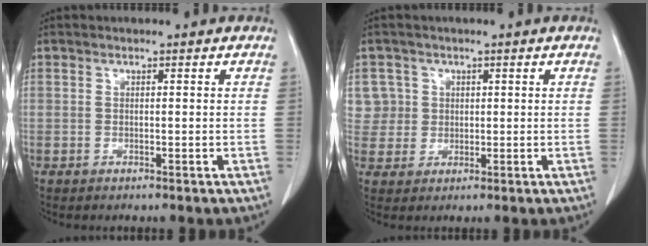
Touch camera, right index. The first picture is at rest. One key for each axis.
{"total": 4.6, "fx": 1.4, "fy": 4.3, "fz": -0.4, "tx": 0.025, "ty": 0.009, "tz": 0.029}